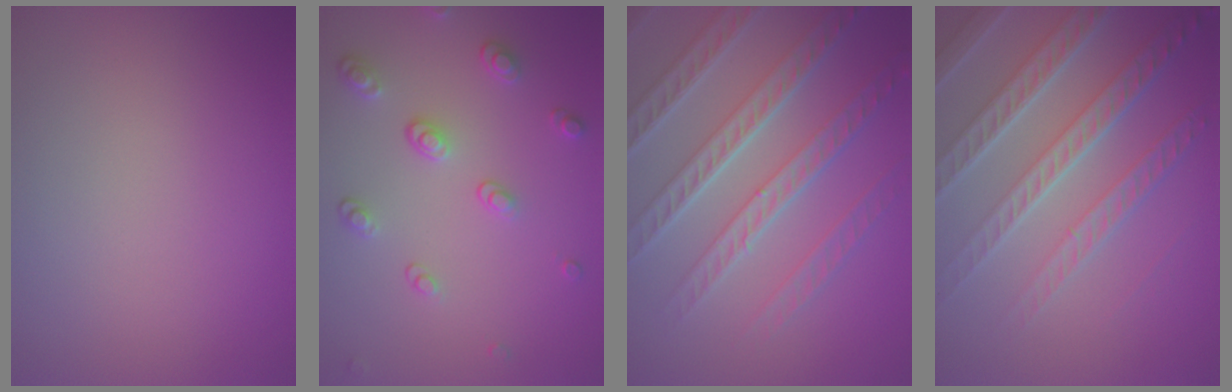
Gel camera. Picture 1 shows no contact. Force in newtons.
{"total": 2.8, "press": 2.5, "slide": 1.1}
{"total": 7.8, "press": 5.6, "slide": 5.4}
{"total": 7.9, "press": 5.4, "slide": 5.8}